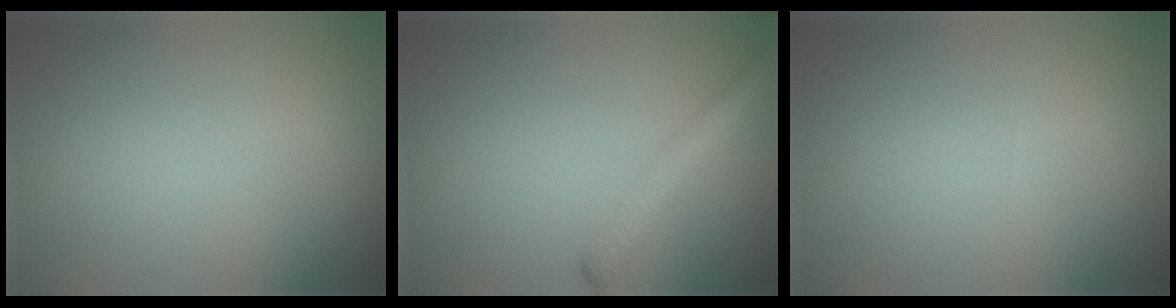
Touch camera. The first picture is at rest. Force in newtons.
{"total": 2.5, "press": 2.5, "slide": 0.1}
{"total": 0.0}